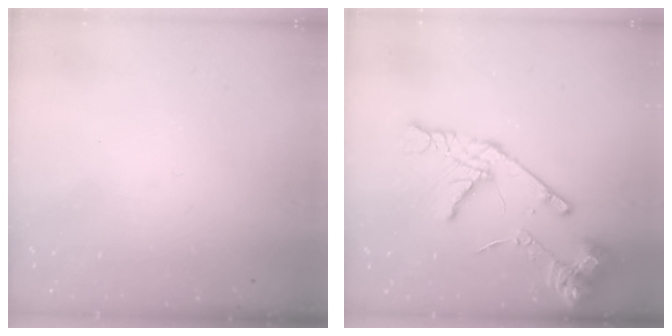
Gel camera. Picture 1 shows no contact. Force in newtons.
{"total": 14.8, "press": 14.7, "slide": 1.9}